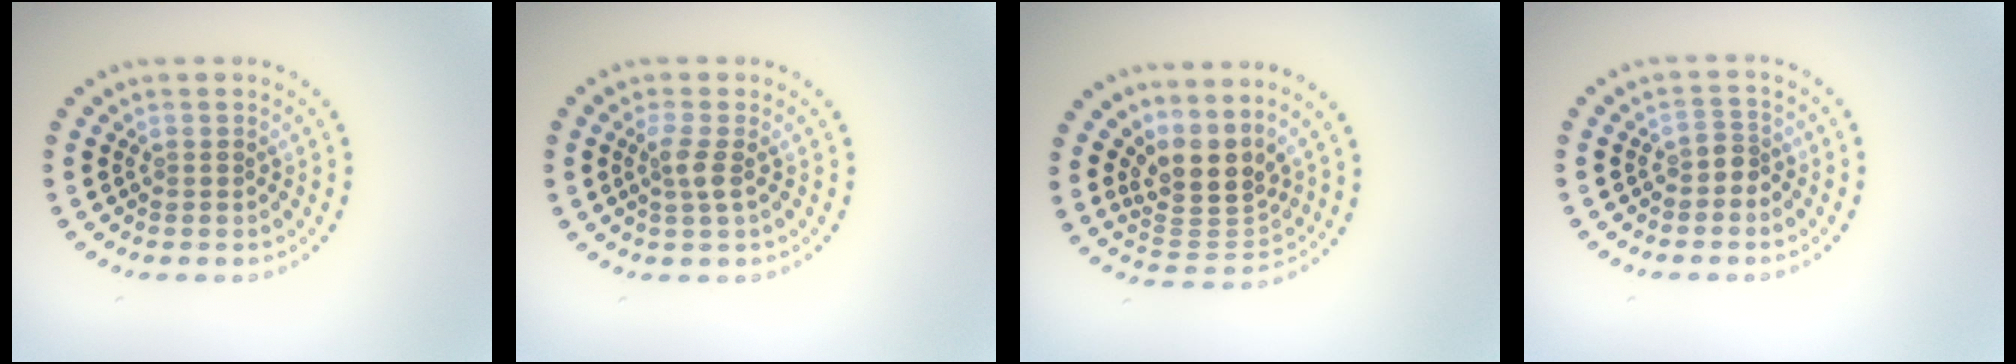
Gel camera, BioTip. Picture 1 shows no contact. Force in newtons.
{"total": 1.7, "press": 1.4, "slide": 1.0}
{"total": 4.0, "press": 3.0, "slide": 2.7}
{"total": 1.4, "press": 1.1, "slide": 0.8}